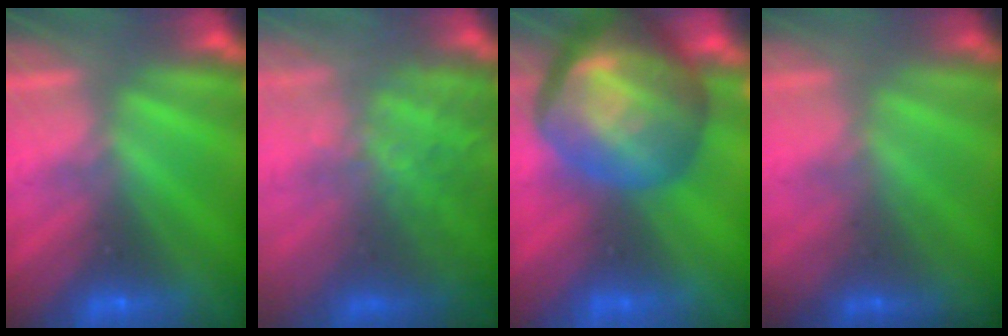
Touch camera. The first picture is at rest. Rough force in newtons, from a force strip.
{"total": 7.4}
{"total": 7.4}
{"total": 1.8}